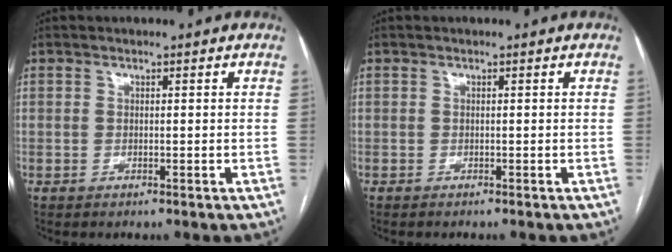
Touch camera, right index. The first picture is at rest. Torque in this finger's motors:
{"motor_torque": [-0.02, -0.02, -0.02, -0.02]}